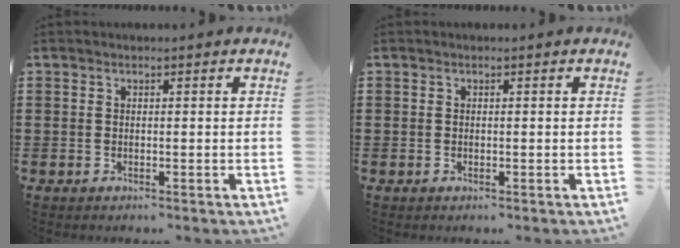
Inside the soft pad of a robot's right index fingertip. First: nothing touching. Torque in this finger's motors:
{"motor_torque": [-0.96, 1.17, 0.00, 0.00]}